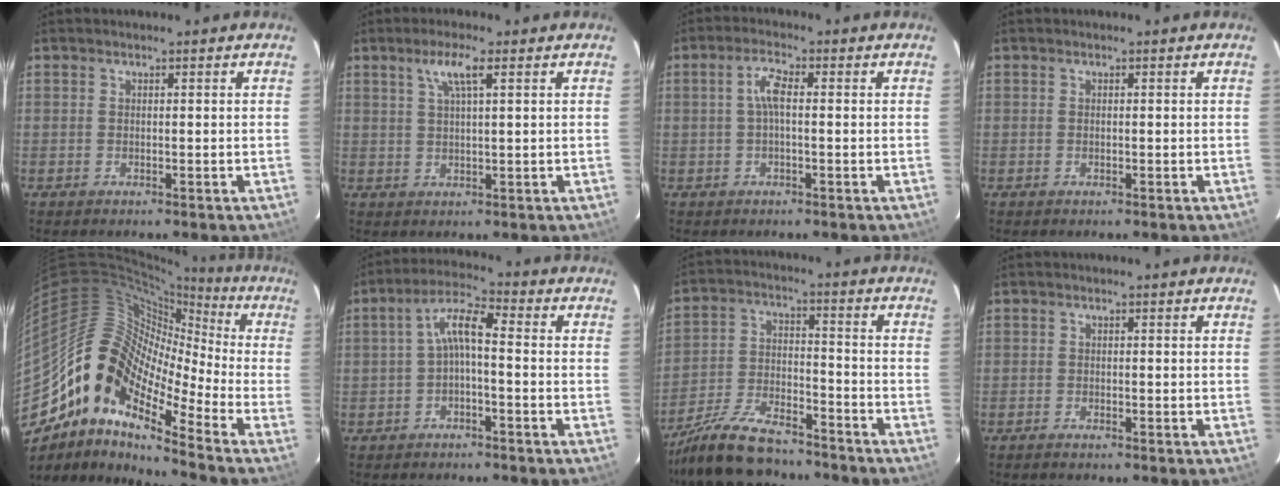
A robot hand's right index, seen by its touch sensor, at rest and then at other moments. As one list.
[{"total": 4.3, "force": [2.1, 0.4, 3.7], "torque": [-0.071, 0.006, 0.039]}, {"total": 3.4, "force": [0.0, 1.0, 3.3], "torque": [-0.067, 0.009, 0.001]}, {"total": 0.0}, {"total": 15.2, "force": [-8.5, 6.5, 10.8], "torque": [-0.170, 0.006, -0.181]}, {"total": 5.5, "force": [-1.3, 1.4, 5.1], "torque": [-0.113, 0.020, -0.024]}, {"total": 16.4, "force": [-13.7, 4.8, 7.8], "torque": [-0.172, -0.020, -0.240]}, {"total": 1.0, "force": [-0.9, 0.2, 0.3], "torque": [-0.011, -0.001, -0.018]}]